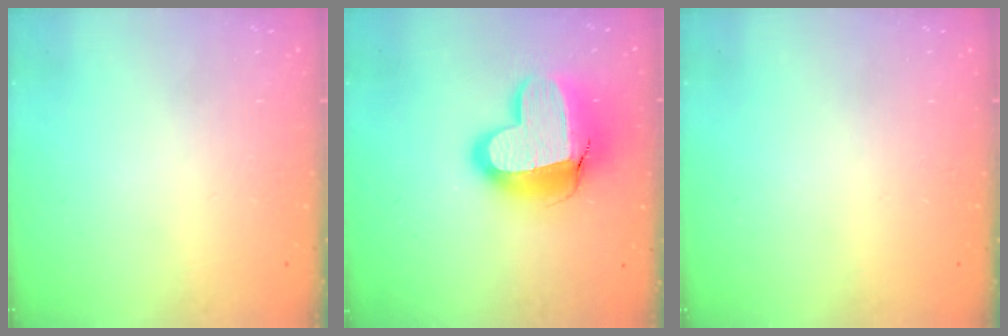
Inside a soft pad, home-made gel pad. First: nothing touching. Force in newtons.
{"total": 18.3, "press": 18.3, "slide": 1.4}
{"total": 0.0}